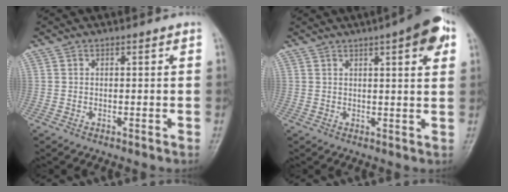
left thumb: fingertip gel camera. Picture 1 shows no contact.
{"total": 9.2, "force": [4.4, 2.3, 7.8], "torque": [-0.087, -0.002, 0.049]}